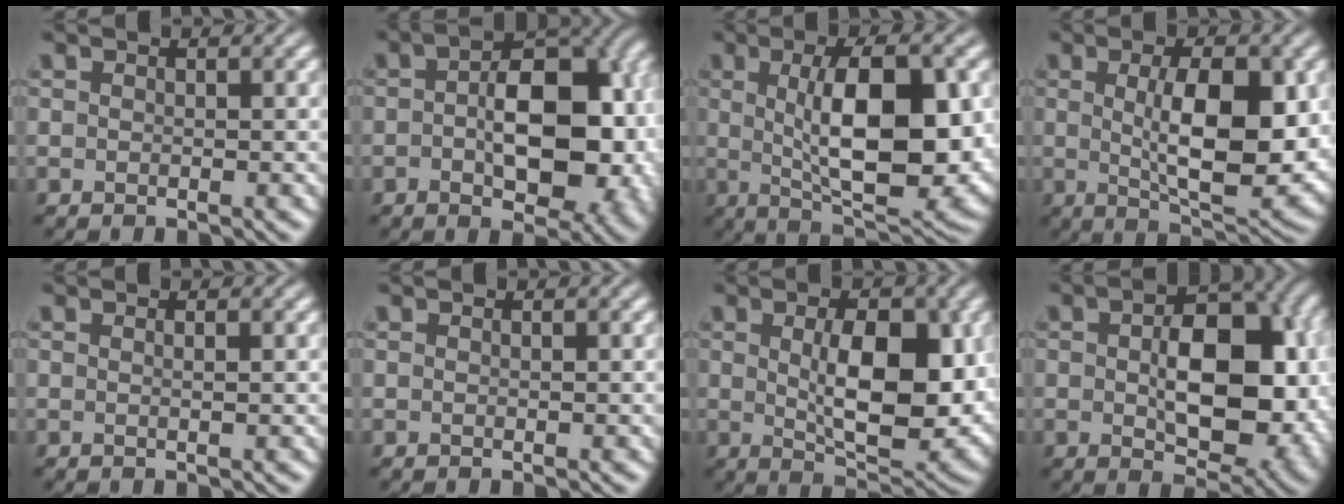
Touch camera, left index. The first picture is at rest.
{"total": 11.5, "force": [-1.0, 6.6, 9.4], "torque": [-0.118, 0.004, -0.012]}
{"total": 10.7, "force": [0.9, 3.5, 10.0], "torque": [-0.149, 0.000, 0.022]}
{"total": 8.5, "force": [0.7, 2.7, 8.0], "torque": [-0.126, -0.007, 0.022]}
{"total": 0.8, "force": [0.4, 0.1, 0.7], "torque": [-0.005, -0.001, 0.005]}
{"total": 0.0}
{"total": 8.8, "force": [0.5, 3.8, 8.0], "torque": [-0.126, -0.008, 0.022]}
{"total": 10.3, "force": [-0.4, 5.8, 8.5], "torque": [-0.131, 0.003, 0.001]}